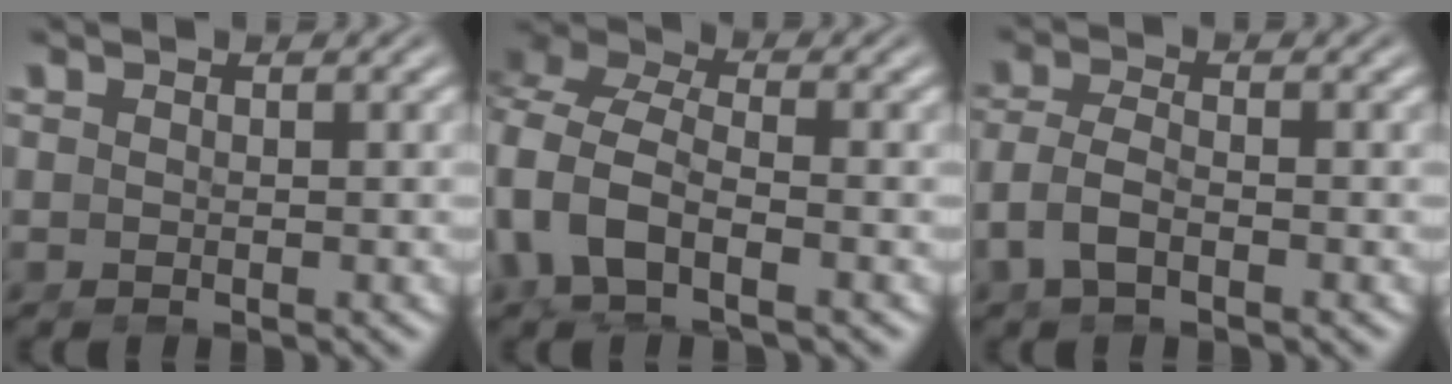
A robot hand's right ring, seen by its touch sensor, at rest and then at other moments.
{"total": 9.8, "force": [0.1, 7.8, 6.0], "torque": [-0.160, -0.021, -0.003]}
{"total": 3.4, "force": [-1.4, 2.1, 2.3], "torque": [-0.064, -0.021, -0.015]}